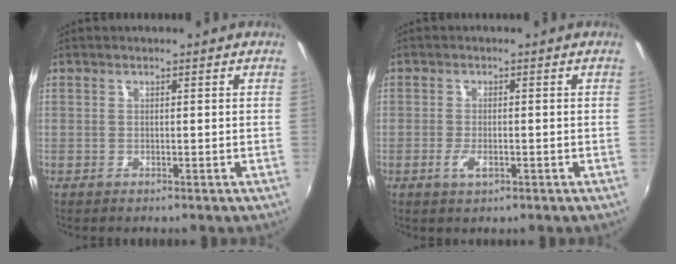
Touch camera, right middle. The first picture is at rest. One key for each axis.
{"total": 2.7, "fx": -1.2, "fy": 1.1, "fz": 2.1, "tx": -0.045, "ty": -0.006, "tz": -0.022}